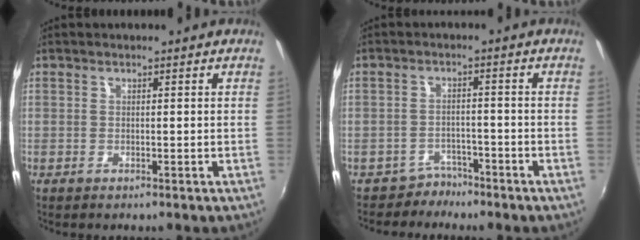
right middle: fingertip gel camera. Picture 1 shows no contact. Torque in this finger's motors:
{"motor_torque": [-0.08, -0.09, -0.06, -0.01]}